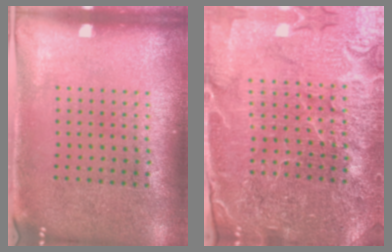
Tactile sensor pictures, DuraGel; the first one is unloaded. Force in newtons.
{"total": 5.0, "press": 4.7, "slide": 1.8}